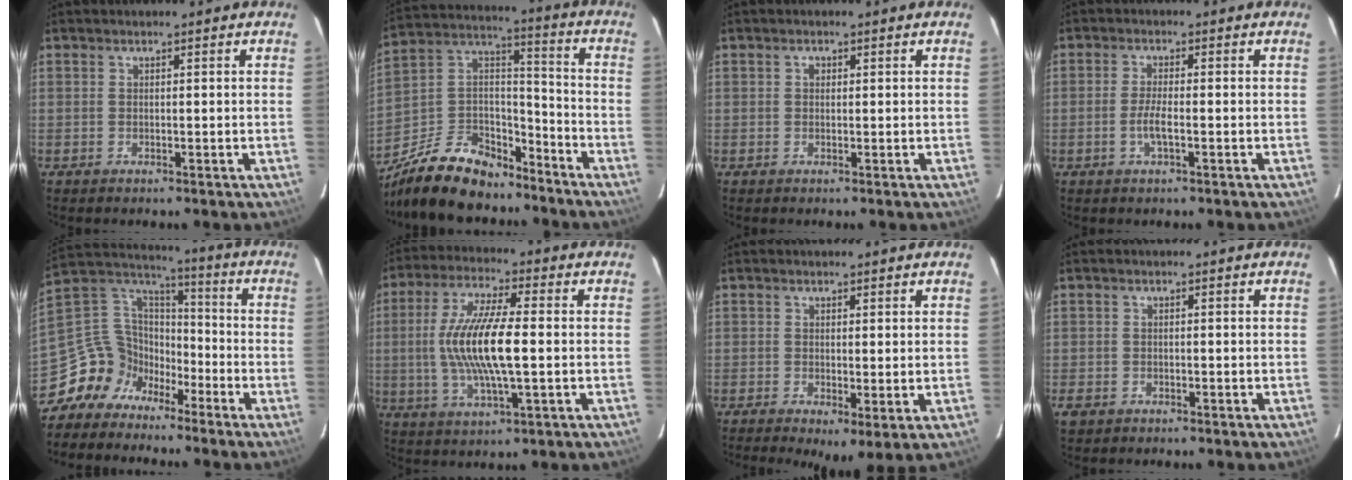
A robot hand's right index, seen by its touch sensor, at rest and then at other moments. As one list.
[{"total": 18.9, "force": [-14.1, 9.2, 8.7], "torque": [-0.203, 0.038, -0.235]}, {"total": 0.9, "force": [0.2, 0.8, 0.3], "torque": [-0.004, 0.005, 0.003]}, {"total": 3.2, "force": [-1.1, 0.5, 3.0], "torque": [-0.062, -0.004, -0.023]}, {"total": 11.7, "force": [-9.3, 6.7, 2.1], "torque": [-0.065, 0.039, -0.186]}, {"total": 14.0, "force": [-0.5, 3.1, 13.6], "torque": [-0.272, 0.000, -0.009]}, {"total": 4.4, "force": [0.1, 1.5, 4.1], "torque": [-0.070, -0.012, 0.004]}, {"total": 2.1, "force": [-1.0, 1.7, 0.6], "torque": [-0.015, -0.001, -0.017]}]